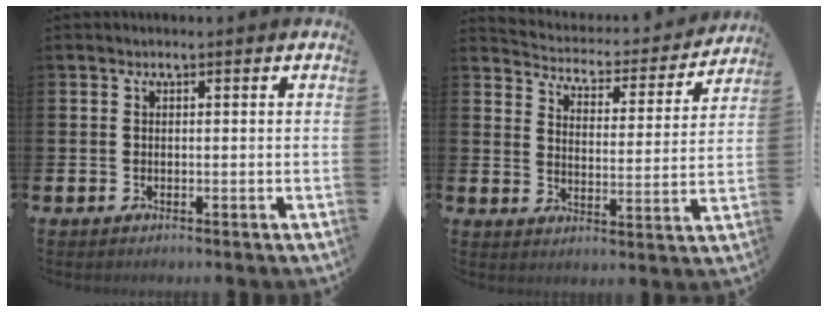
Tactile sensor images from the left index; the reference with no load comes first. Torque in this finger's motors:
{"motor_torque": [0.77, -1.37, 0.05, -0.04]}